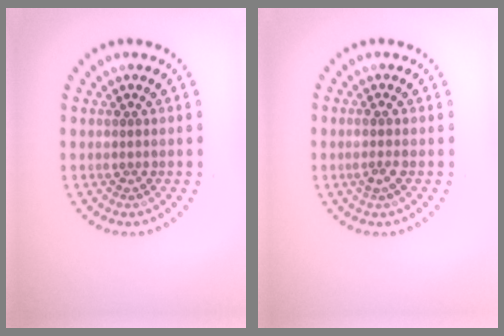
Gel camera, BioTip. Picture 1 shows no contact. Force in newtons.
{"total": 1.0, "press": 0.9, "slide": 0.4}